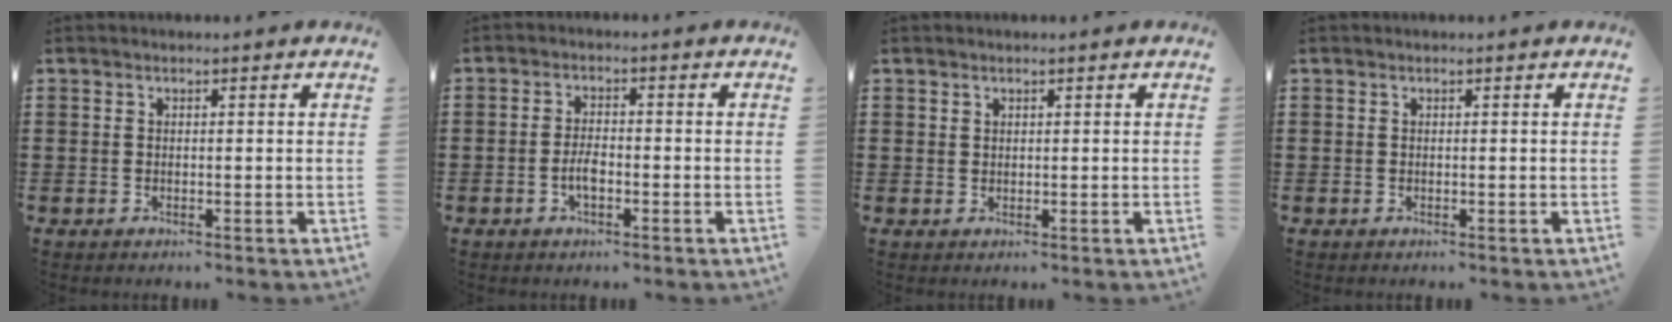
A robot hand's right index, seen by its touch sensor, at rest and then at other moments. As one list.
[{"total": 3.1, "force": [-1.1, 1.3, 2.6], "torque": [-0.063, -0.001, -0.025]}, {"total": 0.7, "force": [0.5, 0.5, 0.1], "torque": [-0.003, 0.001, 0.011]}, {"total": 0.0}]